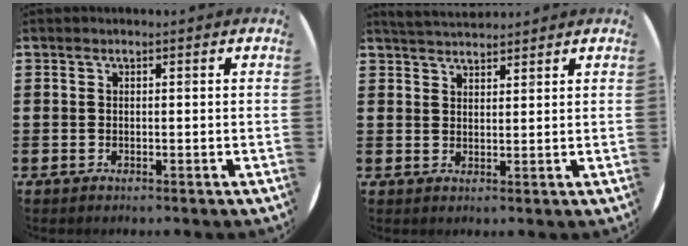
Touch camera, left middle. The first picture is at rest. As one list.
[{"total": 3.6, "force": [3.5, 0.4, 0.4], "torque": [-0.015, -0.007, 0.066]}]